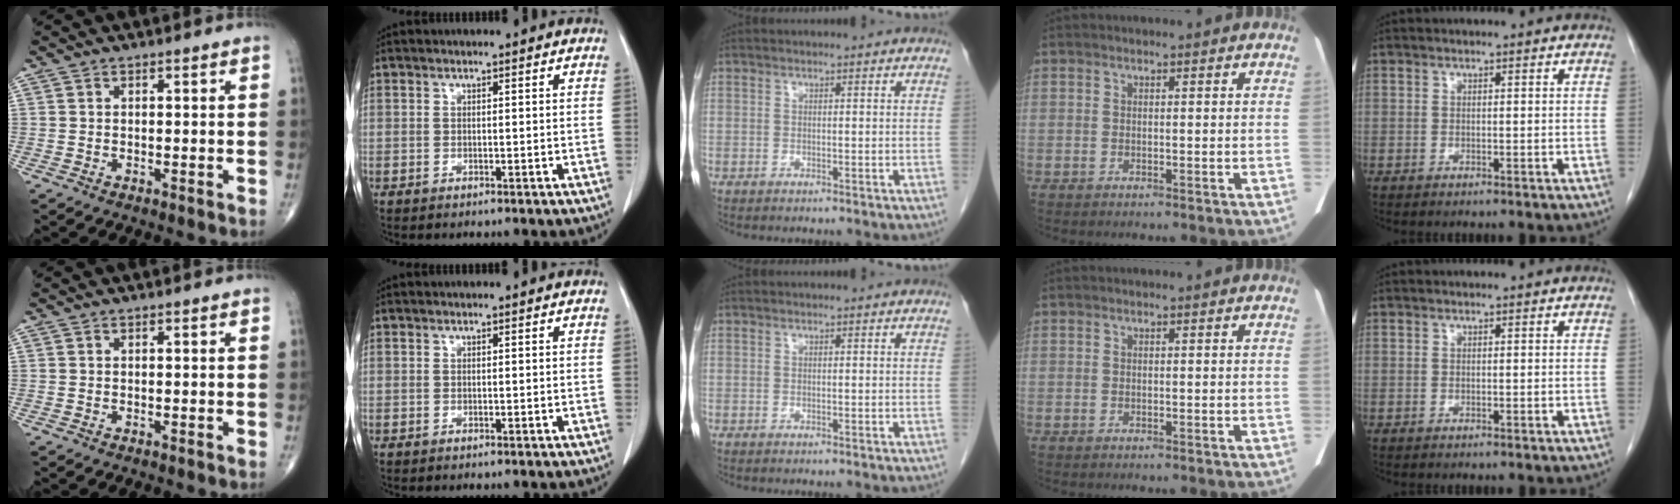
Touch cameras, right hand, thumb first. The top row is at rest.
{}